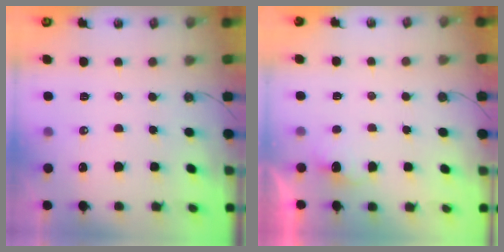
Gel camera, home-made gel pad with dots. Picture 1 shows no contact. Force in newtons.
{"total": 2.2, "press": 2.0, "slide": 0.8}